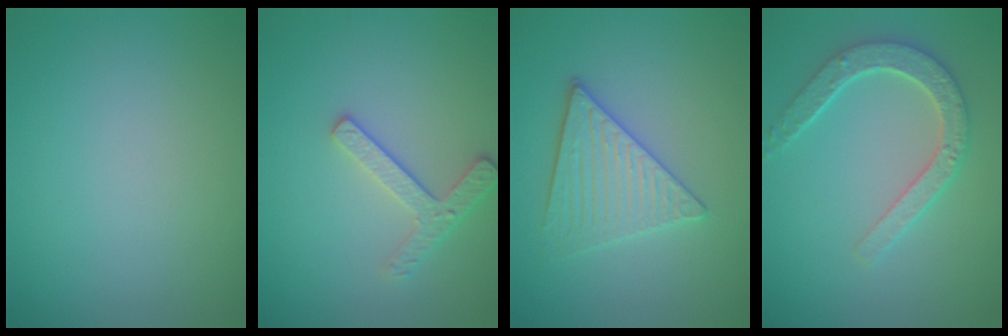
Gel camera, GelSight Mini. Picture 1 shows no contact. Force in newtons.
{"total": 2.4, "press": 2.3, "slide": 0.8}
{"total": 3.9, "press": 3.5, "slide": 1.7}
{"total": 4.0, "press": 3.5, "slide": 2.1}